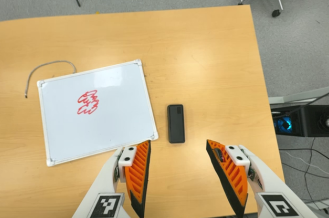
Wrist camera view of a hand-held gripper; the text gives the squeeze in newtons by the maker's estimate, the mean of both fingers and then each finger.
{"total": 0.0}